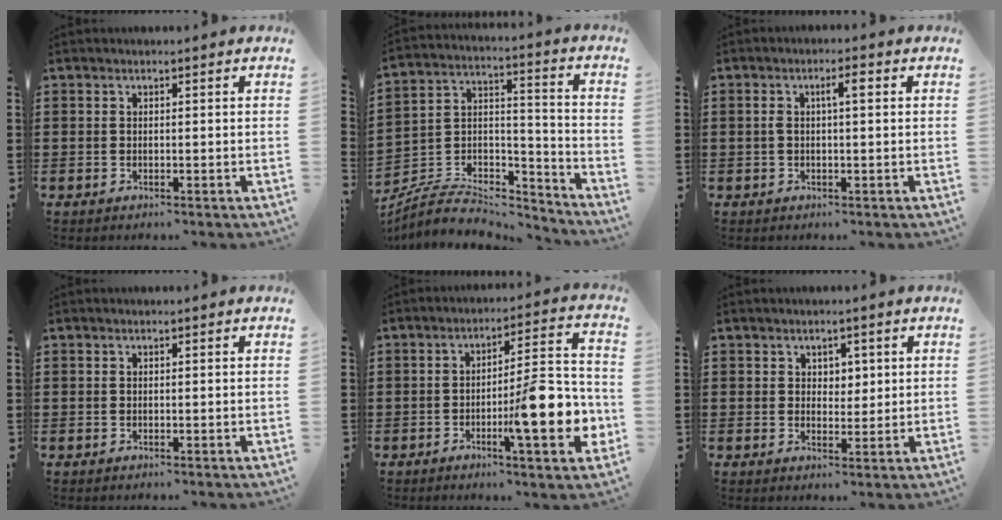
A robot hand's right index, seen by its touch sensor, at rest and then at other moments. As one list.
[{"total": 6.7, "force": [-5.7, 2.8, 2.1], "torque": [-0.049, 0.005, -0.113]}, {"total": 2.7, "force": [0.4, 0.6, 2.6], "torque": [-0.043, 0.003, 0.001]}, {"total": 0.0}, {"total": 12.3, "force": [-3.9, 2.5, 11.4], "torque": [-0.153, -0.007, -0.070]}, {"total": 2.2, "force": [1.2, 1.8, 0.7], "torque": [-0.012, 0.007, 0.019]}]